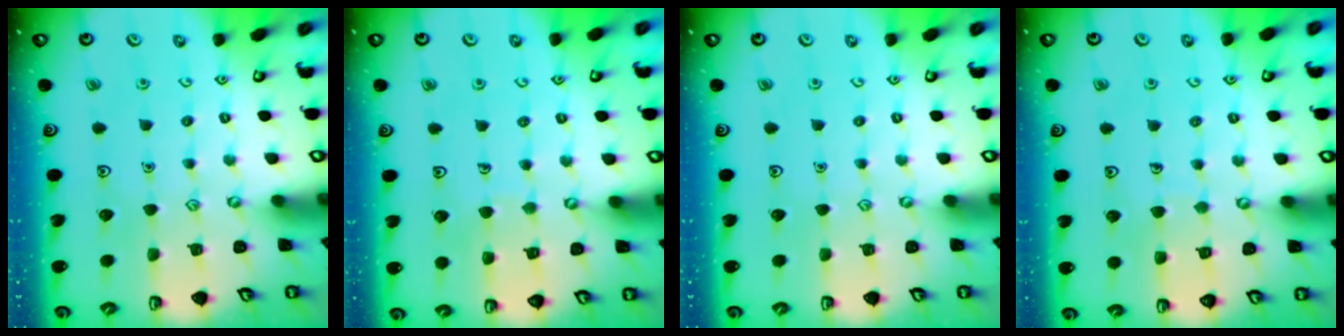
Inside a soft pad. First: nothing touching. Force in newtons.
{"total": 4.3, "press": 4.2, "slide": 0.4}
{"total": 0.0}
{"total": 5.3, "press": 5.2, "slide": 0.4}